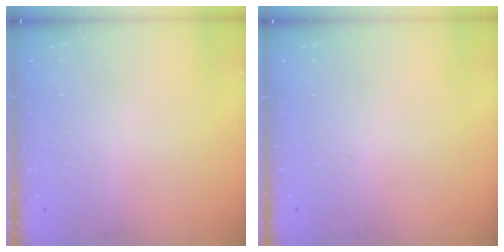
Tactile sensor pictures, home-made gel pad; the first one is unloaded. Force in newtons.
{"total": 0.0}